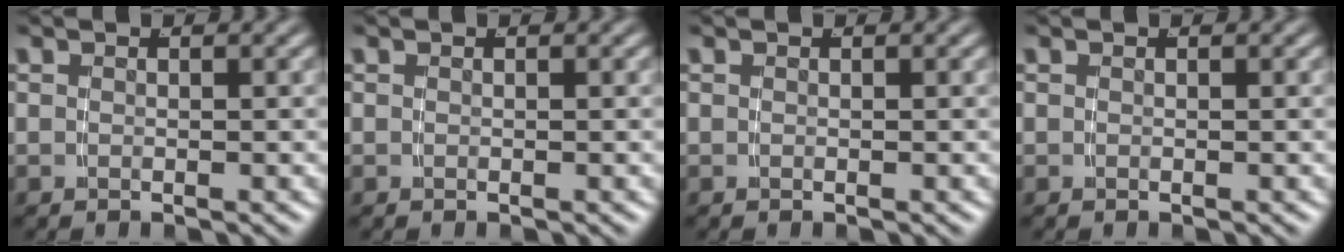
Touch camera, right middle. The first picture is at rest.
{"total": 0.0}
{"total": 0.0}
{"total": 0.0}